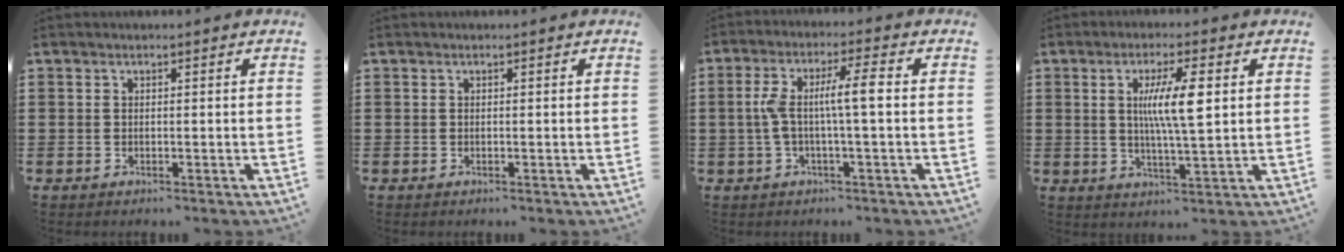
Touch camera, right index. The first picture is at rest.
{"total": 0.0}
{"total": 6.8, "force": [0.1, 1.0, 6.7], "torque": [-0.139, -0.003, -0.007]}
{"total": 8.1, "force": [1.7, 1.0, 7.8], "torque": [-0.151, 0.001, 0.023]}